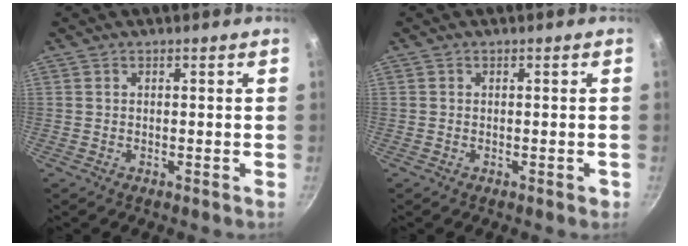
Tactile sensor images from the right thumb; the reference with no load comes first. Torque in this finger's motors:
{"motor_torque": [0.20, 0.48, -0.20, 0.10, 0.00]}